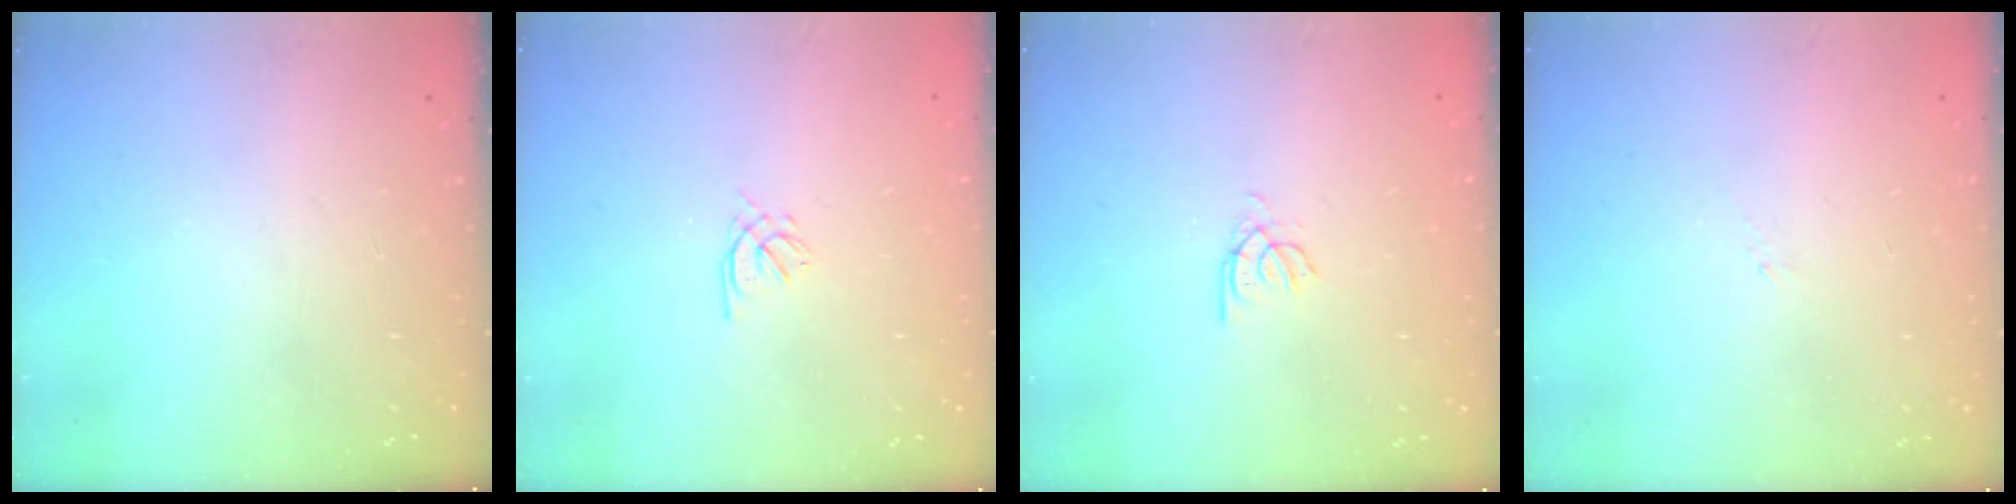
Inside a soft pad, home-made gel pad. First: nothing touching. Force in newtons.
{"total": 0.9, "press": 0.8, "slide": 0.5}
{"total": 2.4, "press": 2.4, "slide": 0.4}
{"total": 1.2, "press": 1.2, "slide": 0.3}